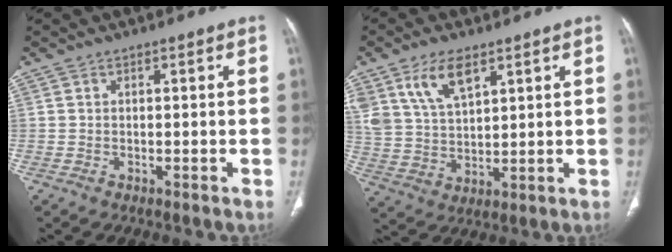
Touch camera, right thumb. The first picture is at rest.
{"total": 10.0, "force": [5.8, 5.0, 6.5], "torque": [-0.116, -0.021, 0.122]}